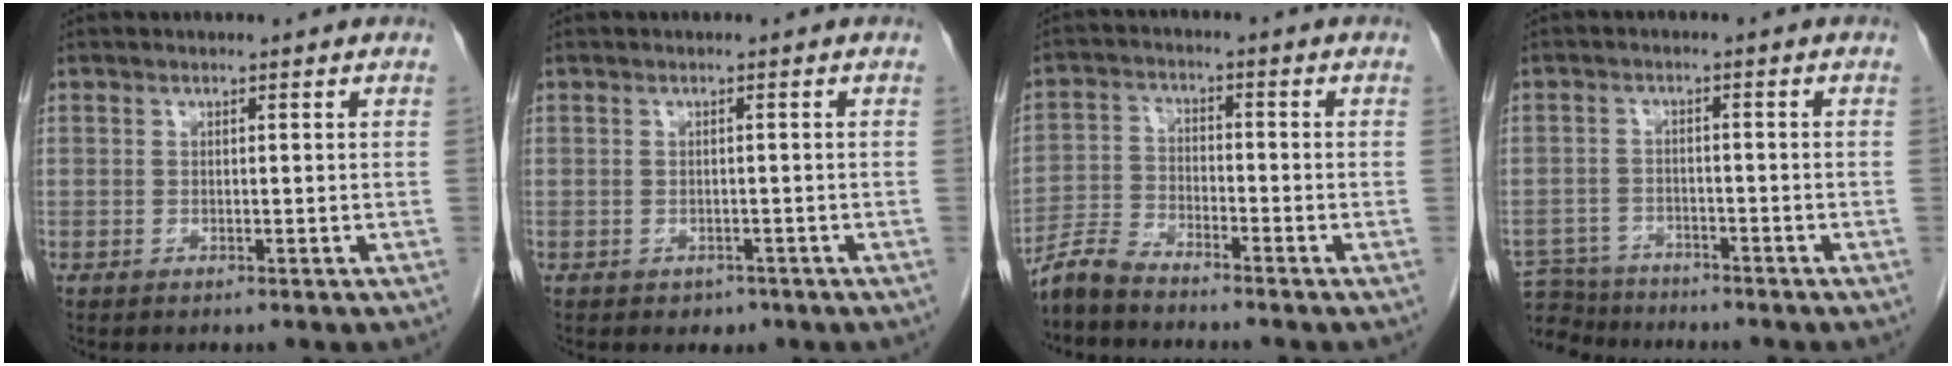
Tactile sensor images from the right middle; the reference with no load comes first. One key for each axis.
{"total": 1.4, "fx": -0.8, "fy": 1.0, "fz": 0.4, "tx": -0.005, "ty": 0.002, "tz": -0.006}
{"total": 4.9, "fx": -4.7, "fy": 0.7, "fz": 1.2, "tx": -0.031, "ty": -0.017, "tz": -0.096}
{"total": 7.3, "fx": -6.9, "fy": 2.2, "fz": 0.4, "tx": -0.012, "ty": 0.000, "tz": -0.120}